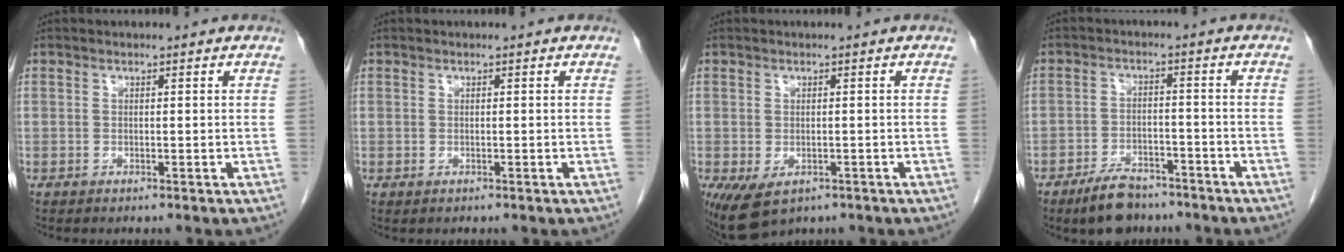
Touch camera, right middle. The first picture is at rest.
{"total": 0.0}
{"total": 5.1, "force": [-2.7, 3.0, 3.1], "torque": [-0.053, -0.011, -0.035]}
{"total": 6.8, "force": [-5.4, 2.9, 3.0], "torque": [-0.061, -0.003, -0.090]}